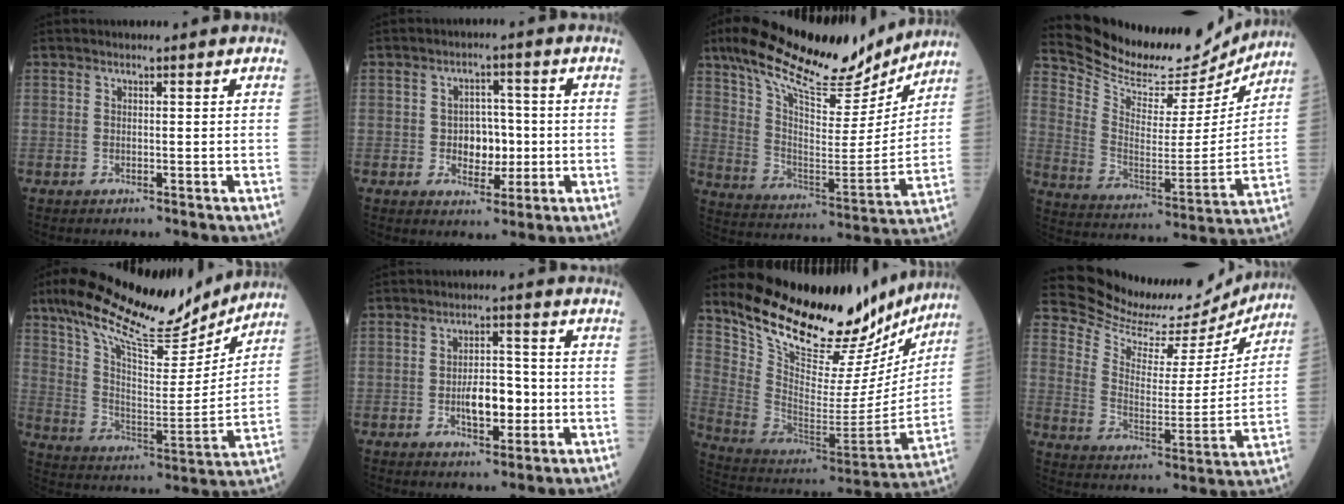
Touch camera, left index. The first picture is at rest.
{"total": 5.2, "force": [-0.8, 3.5, 3.7], "torque": [-0.056, 0.007, -0.010]}
{"total": 22.5, "force": [18.1, 6.1, 11.9], "torque": [-0.208, 0.001, 0.288]}
{"total": 18.1, "force": [17.3, 4.3, 3.2], "torque": [-0.070, -0.041, 0.264]}
{"total": 20.8, "force": [16.9, 4.6, 11.1], "torque": [-0.198, 0.004, 0.276]}
{"total": 6.3, "force": [-1.6, 2.8, 5.4], "torque": [-0.091, 0.004, -0.025]}
{"total": 25.3, "force": [21.7, 7.7, 10.5], "torque": [-0.164, -0.046, 0.326]}
{"total": 16.7, "force": [16.4, 3.1, 1.3], "torque": [-0.035, -0.043, 0.235]}